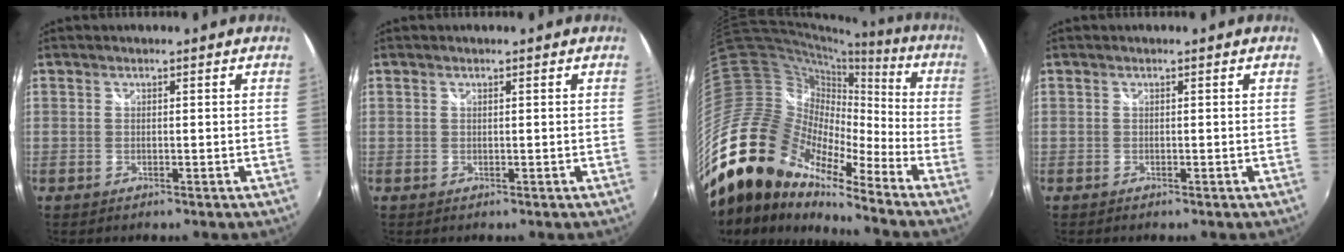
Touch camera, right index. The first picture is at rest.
{"total": 0.0}
{"total": 21.3, "force": [-15.2, 9.7, 11.3], "torque": [-0.207, -0.024, -0.304]}
{"total": 0.0}